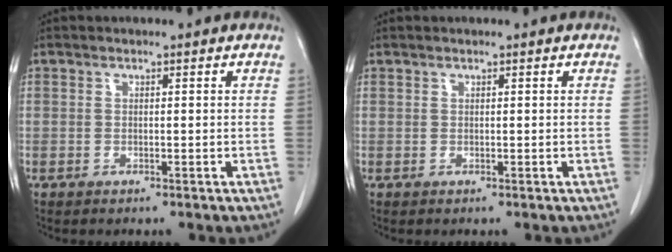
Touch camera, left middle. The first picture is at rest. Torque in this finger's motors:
{"motor_torque": [0.74, -0.98, -0.01, -0.01]}